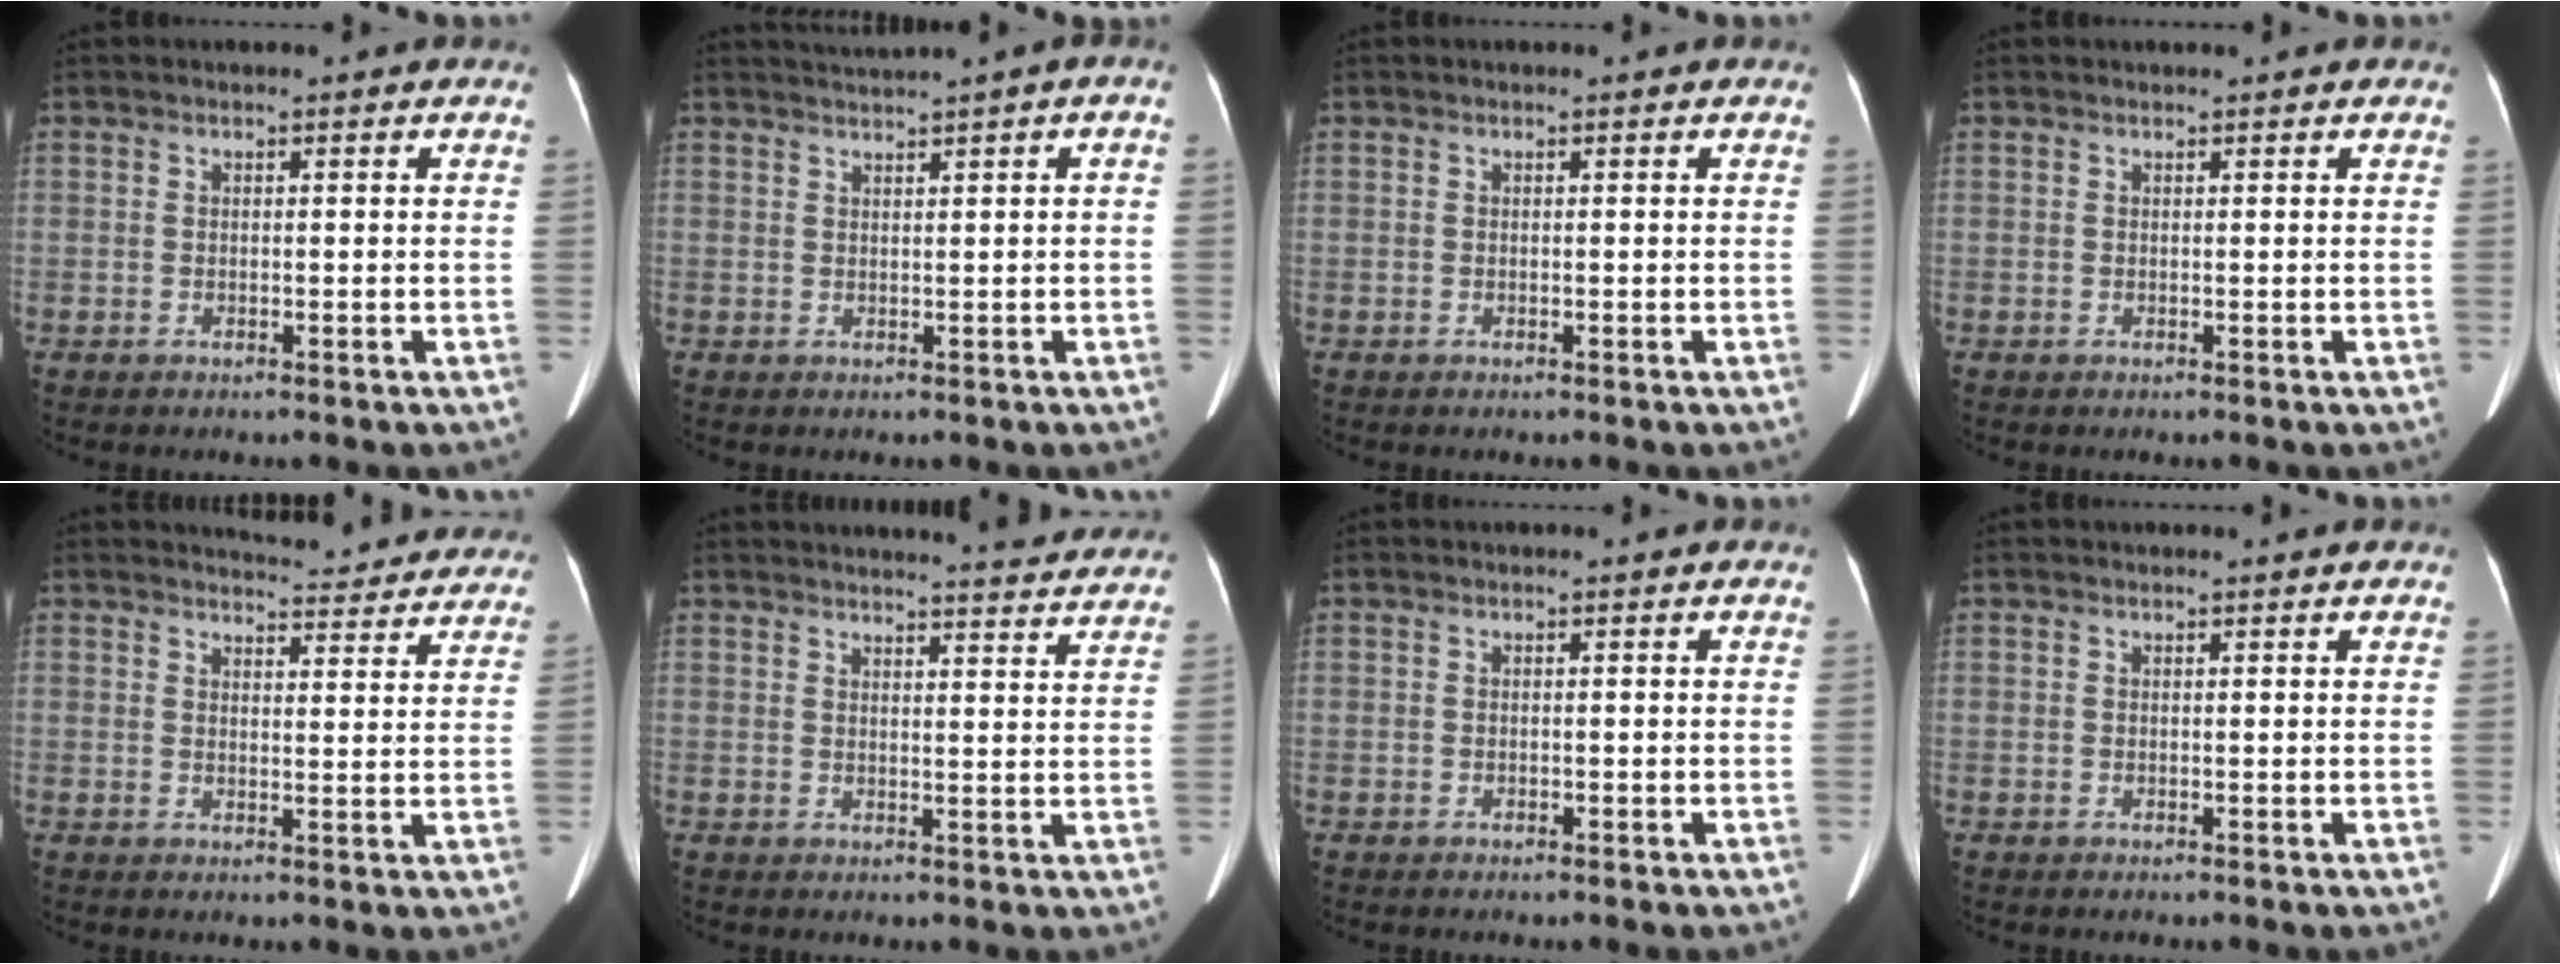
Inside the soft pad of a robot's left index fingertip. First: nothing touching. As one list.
[{"total": 1.3, "force": [1.0, 0.0, 0.8], "torque": [-0.016, 0.015, 0.023]}, {"total": 0.0}, {"total": 0.8, "force": [0.7, 0.4, 0.2], "torque": [-0.005, 0.015, 0.008]}, {"total": 11.5, "force": [11.2, 2.0, 1.6], "torque": [-0.001, -0.015, 0.113]}, {"total": 11.9, "force": [11.5, 0.4, 3.2], "torque": [-0.038, -0.014, 0.124]}, {"total": 0.0}, {"total": 0.9, "force": [0.9, 0.0, 0.2], "torque": [-0.011, 0.007, 0.011]}]